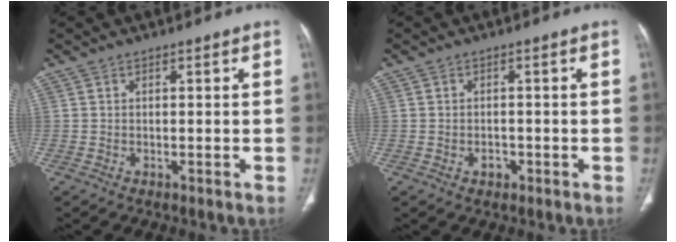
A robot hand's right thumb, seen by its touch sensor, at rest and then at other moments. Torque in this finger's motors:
{"motor_torque": [-0.24, 0.07, -0.25, 0.10, -0.01]}